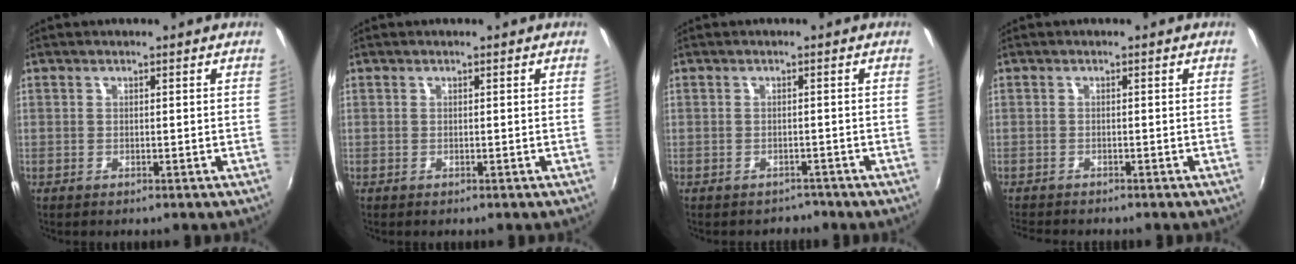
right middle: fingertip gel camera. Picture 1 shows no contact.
{"total": 0.0}
{"total": 2.4, "force": [-2.1, 1.2, -0.3], "torque": [0.003, -0.002, -0.028]}
{"total": 3.1, "force": [-2.9, 0.1, 0.9], "torque": [-0.028, -0.019, -0.056]}